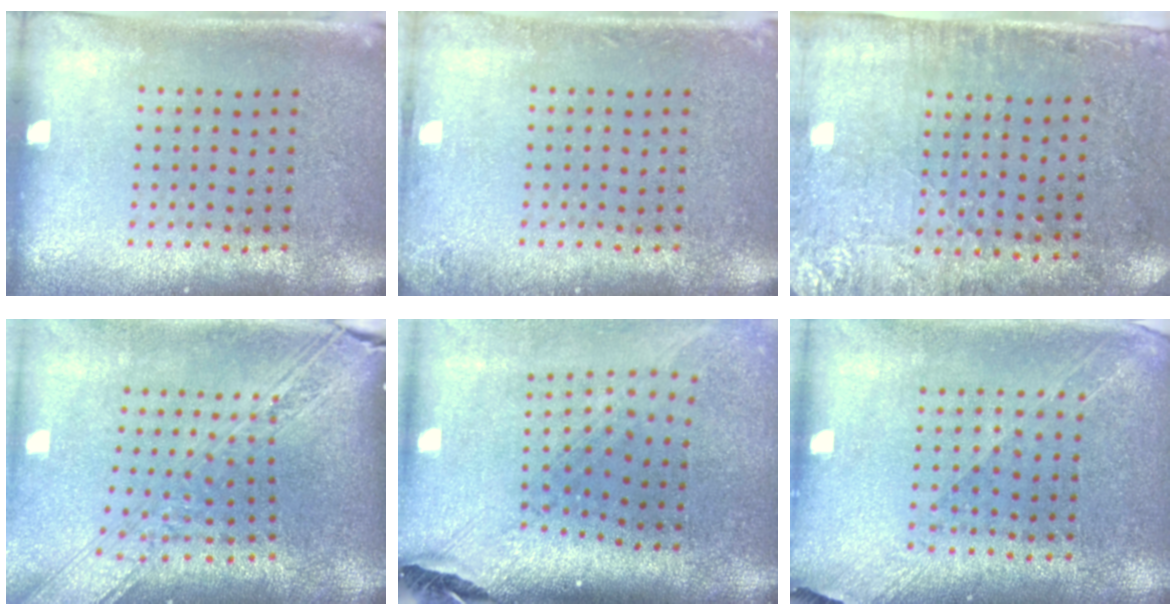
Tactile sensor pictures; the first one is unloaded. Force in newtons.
{"total": 1.1, "press": 1.1, "slide": 0.1}
{"total": 2.8, "press": 2.3, "slide": 1.5}
{"total": 3.4, "press": 2.5, "slide": 2.3}
{"total": 2.2, "press": 1.8, "slide": 1.4}
{"total": 1.3, "press": 1.2, "slide": 0.5}